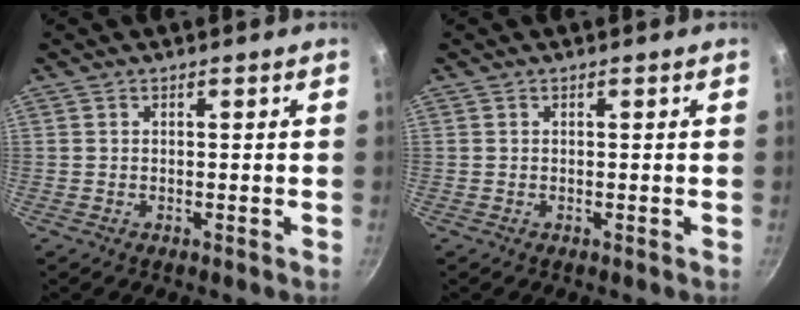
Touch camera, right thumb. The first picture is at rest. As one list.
[{"total": 0.0}]